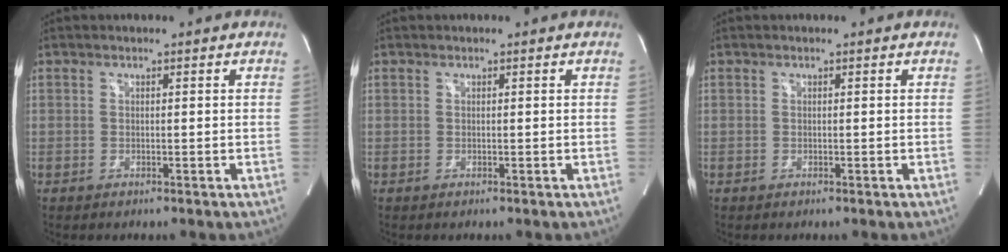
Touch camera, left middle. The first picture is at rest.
{"total": 0.0}
{"total": 0.0}